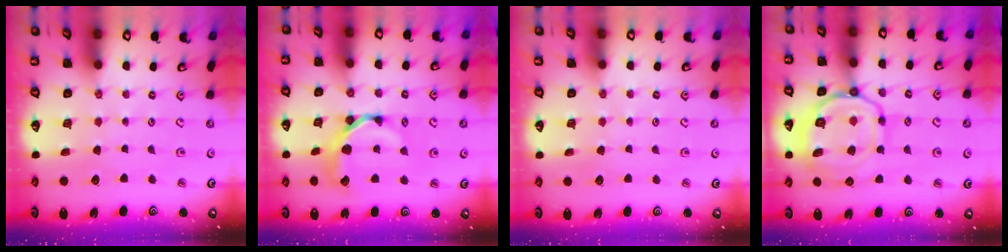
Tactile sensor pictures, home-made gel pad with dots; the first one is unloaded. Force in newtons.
{"total": 10.6, "press": 10.6, "slide": 1.3}
{"total": 0.9, "press": 0.9, "slide": 0.1}
{"total": 15.8, "press": 15.7, "slide": 1.7}